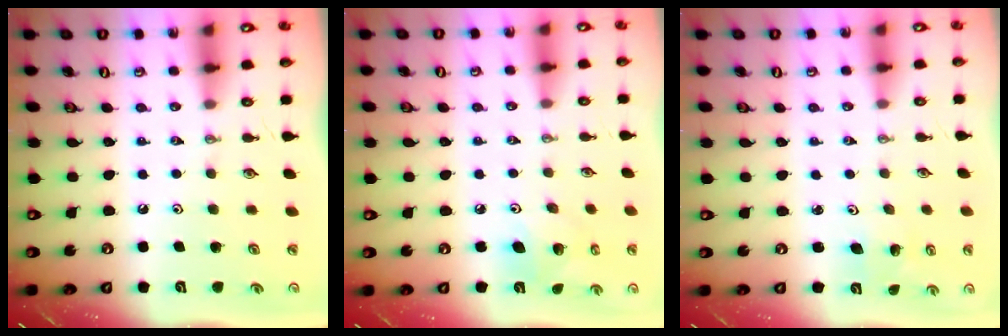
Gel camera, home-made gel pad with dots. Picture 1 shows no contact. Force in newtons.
{"total": 8.0, "press": 7.8, "slide": 1.7}
{"total": 2.7, "press": 2.7, "slide": 0.3}